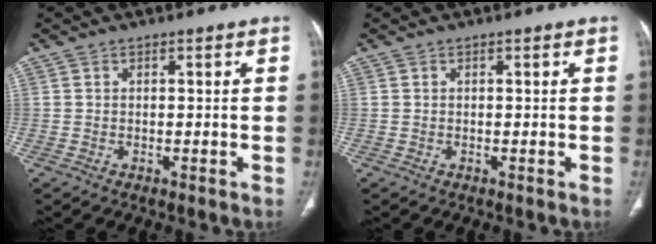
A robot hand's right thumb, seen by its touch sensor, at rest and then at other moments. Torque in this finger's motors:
{"motor_torque": [0.00, 0.00, -0.06, 0.03, 0.00]}